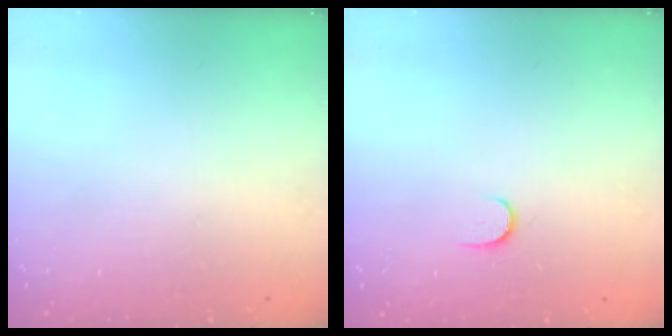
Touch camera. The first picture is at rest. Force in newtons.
{"total": 3.9, "press": 3.9, "slide": 0.4}